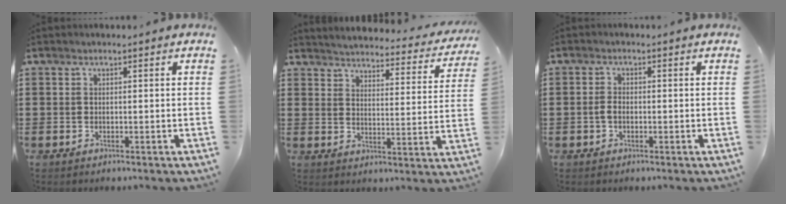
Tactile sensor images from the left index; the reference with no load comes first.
{"total": 3.4, "force": [3.4, -0.2, 0.5], "torque": [-0.031, -0.032, 0.052]}
{"total": 1.9, "force": [-0.4, 1.0, 1.5], "torque": [-0.039, -0.001, -0.009]}